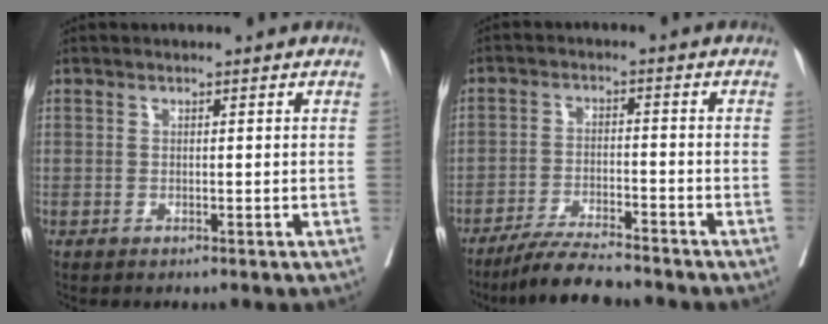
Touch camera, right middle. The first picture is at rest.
{"total": 7.8, "force": [-7.0, 0.3, 3.4], "torque": [-0.056, -0.020, -0.125]}